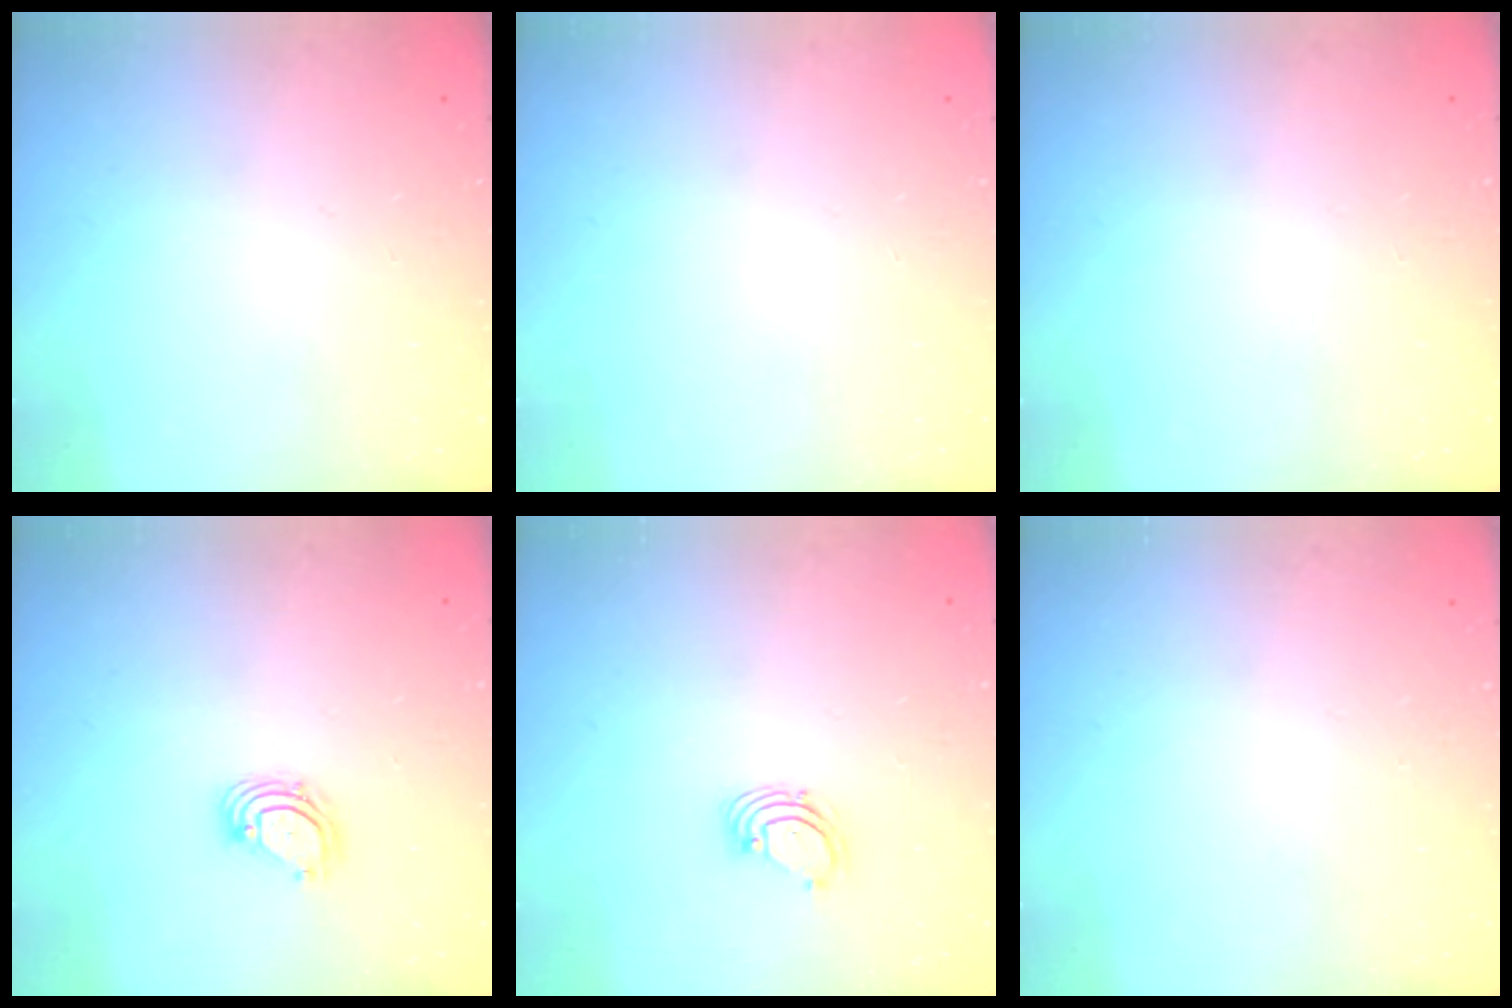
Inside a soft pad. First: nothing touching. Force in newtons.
{"total": 0.0}
{"total": 0.0}
{"total": 4.0, "press": 4.0, "slide": 0.5}
{"total": 1.6, "press": 1.6, "slide": 0.1}
{"total": 0.0}